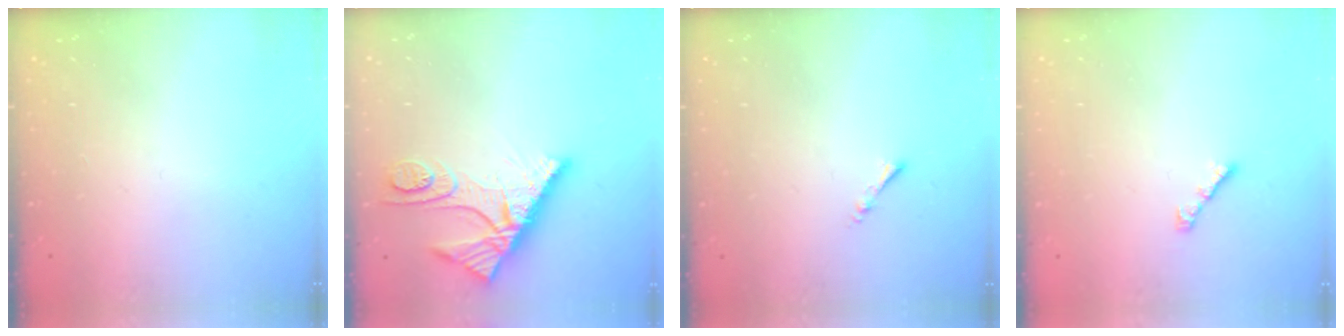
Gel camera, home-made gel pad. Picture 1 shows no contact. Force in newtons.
{"total": 10.7, "press": 10.6, "slide": 1.1}
{"total": 1.3, "press": 1.2, "slide": 0.3}
{"total": 2.6, "press": 2.5, "slide": 0.7}